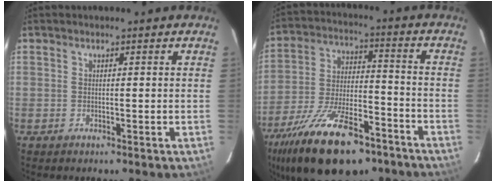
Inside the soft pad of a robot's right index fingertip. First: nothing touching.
{"total": 23.0, "force": [-15.6, 8.9, 14.3], "torque": [-0.275, -0.034, -0.246]}